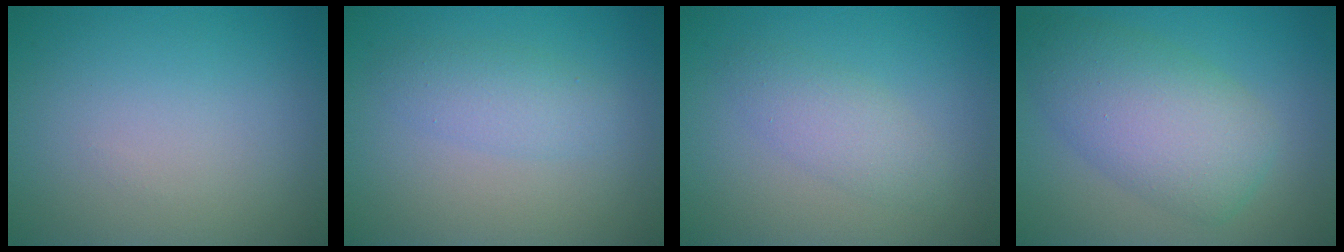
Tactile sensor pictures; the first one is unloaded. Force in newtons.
{"total": 2.3, "press": 2.3, "slide": 0.1}
{"total": 2.4, "press": 2.4, "slide": 0.0}
{"total": 6.9, "press": 6.9, "slide": 0.4}